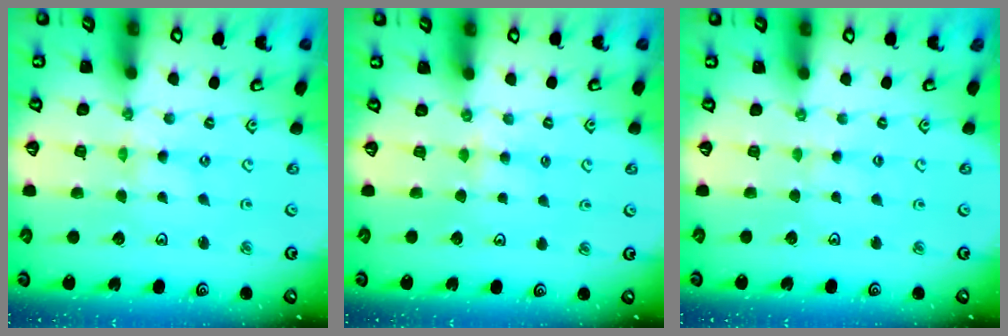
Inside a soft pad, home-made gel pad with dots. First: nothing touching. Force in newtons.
{"total": 4.4, "press": 4.3, "slide": 0.7}
{"total": 1.9, "press": 1.9, "slide": 0.3}